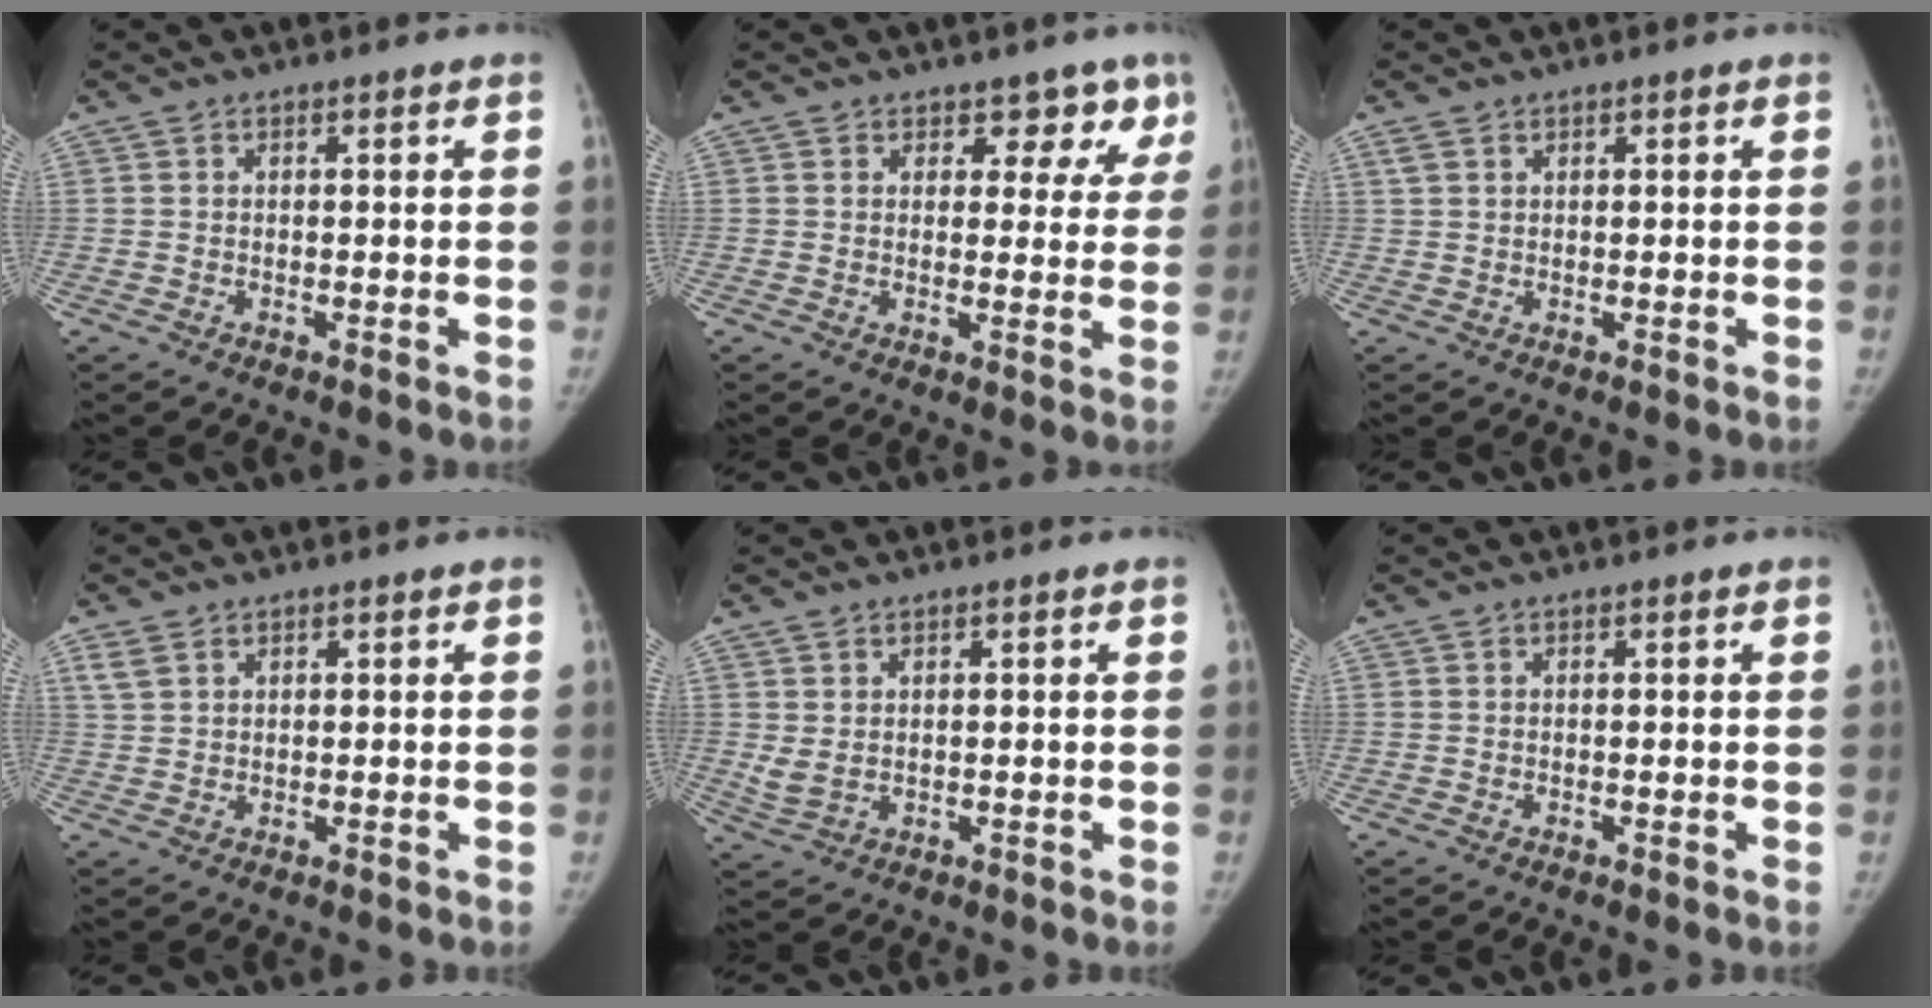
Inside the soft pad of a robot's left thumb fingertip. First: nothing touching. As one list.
[{"total": 5.6, "force": [4.1, 3.7, 1.4], "torque": [0.026, -0.023, 0.038]}, {"total": 1.5, "force": [0.9, 0.9, 0.7], "torque": [-0.014, 0.006, 0.022]}, {"total": 2.5, "force": [1.5, 1.5, 1.2], "torque": [-0.021, 0.002, 0.038]}, {"total": 2.7, "force": [0.6, 1.7, 2.1], "torque": [-0.042, -0.004, 0.018]}, {"total": 0.0}]